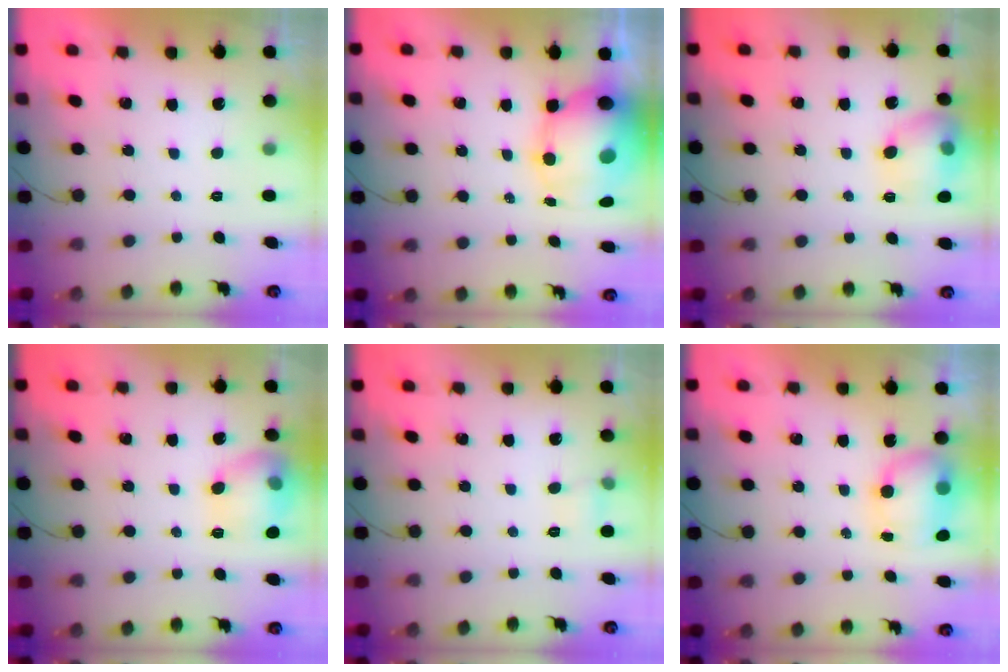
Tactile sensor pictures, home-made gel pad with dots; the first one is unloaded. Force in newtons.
{"total": 13.3, "press": 12.9, "slide": 3.0}
{"total": 13.3, "press": 13.2, "slide": 1.4}
{"total": 13.3, "press": 13.2, "slide": 1.2}
{"total": 4.0, "press": 3.8, "slide": 1.1}
{"total": 7.4, "press": 7.4, "slide": 1.1}